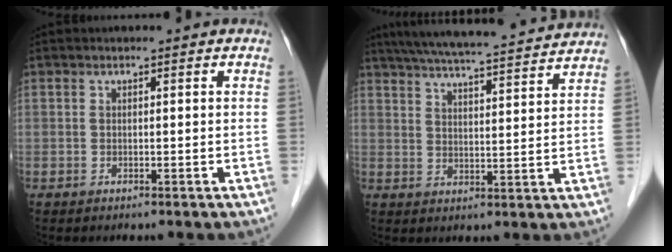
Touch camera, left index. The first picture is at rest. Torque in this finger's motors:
{"motor_torque": [-0.48, -0.78, 0.42, 0.11]}